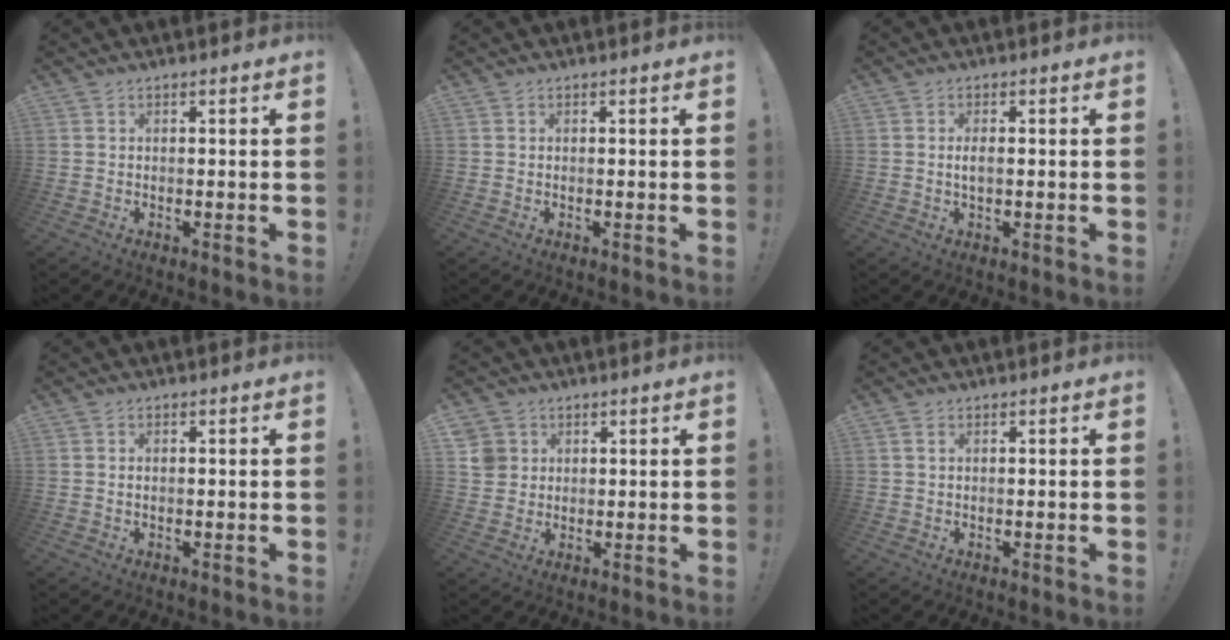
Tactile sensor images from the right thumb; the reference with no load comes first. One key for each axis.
{"total": 0.0}
{"total": 2.3, "fx": -0.2, "fy": 0.8, "fz": 2.1, "tx": -0.034, "ty": 0.001, "tz": -0.005}
{"total": 0.7, "fx": 0.2, "fy": 0.4, "fz": 0.5, "tx": -0.014, "ty": 0.004, "tz": 0.004}
{"total": 5.2, "fx": 1.9, "fy": 4.6, "fz": 1.2, "tx": -0.019, "ty": -0.007, "tz": 0.037}
{"total": 1.3, "fx": 0.6, "fy": 0.7, "fz": 0.9, "tx": -0.020, "ty": 0.003, "tz": 0.011}